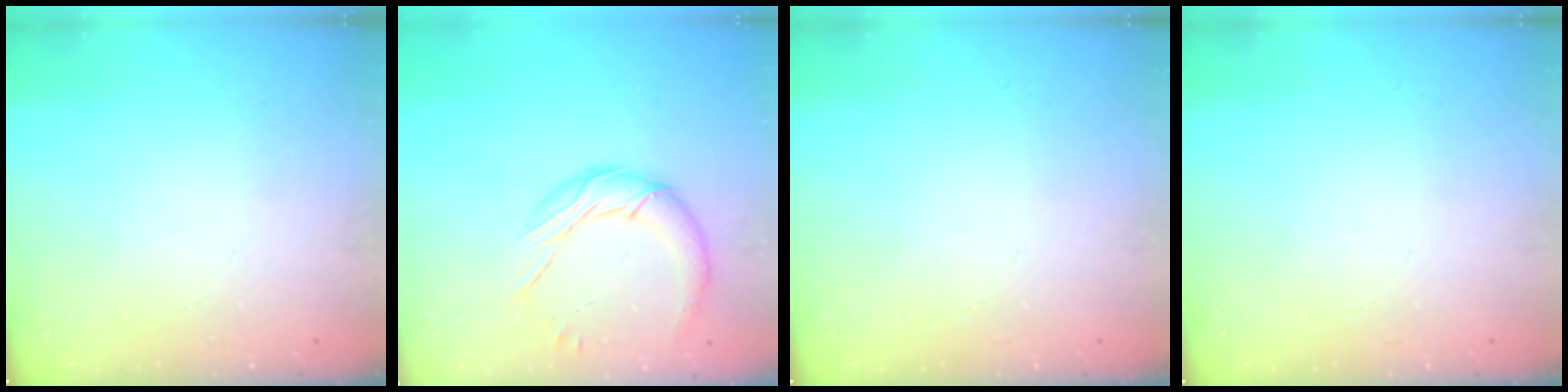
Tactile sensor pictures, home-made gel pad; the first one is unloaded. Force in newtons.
{"total": 11.8, "press": 11.7, "slide": 0.8}
{"total": 0.0}
{"total": 0.0}